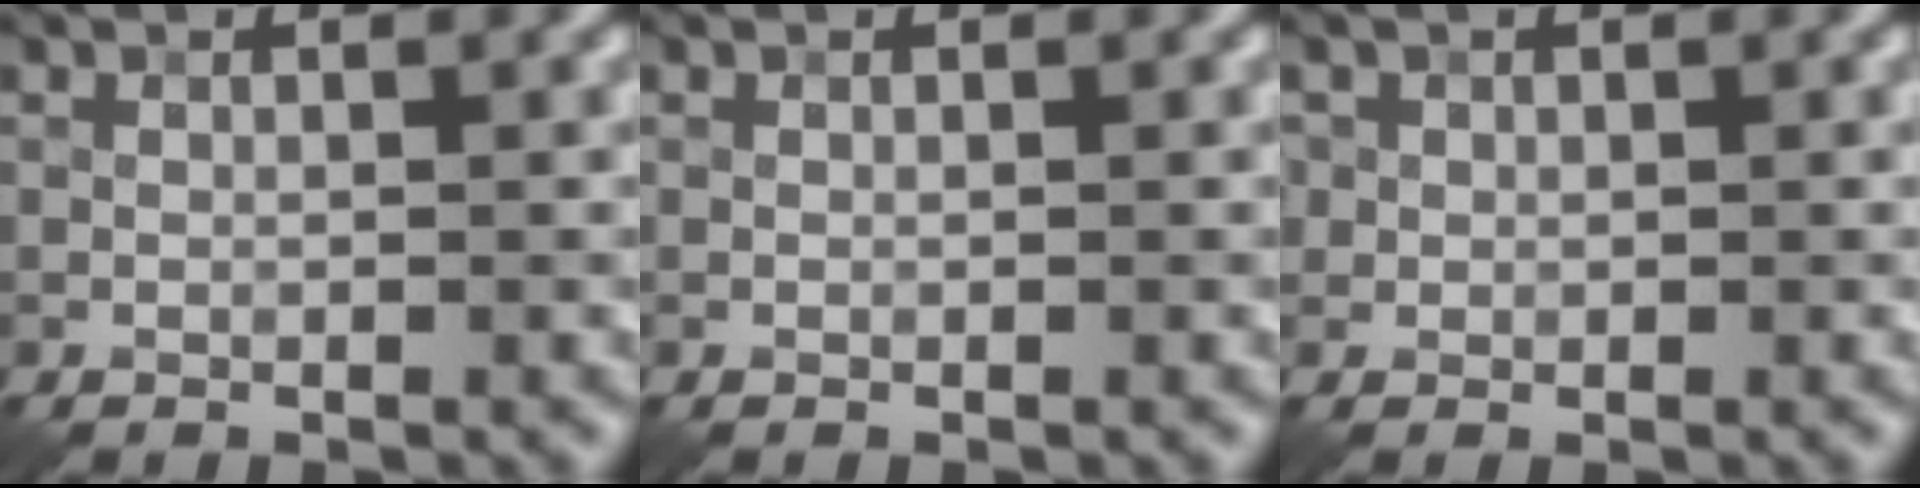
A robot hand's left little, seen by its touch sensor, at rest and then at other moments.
{"total": 0.0}
{"total": 1.3, "force": [0.4, 1.3, 0.1], "torque": [0.002, 0.003, -0.001]}